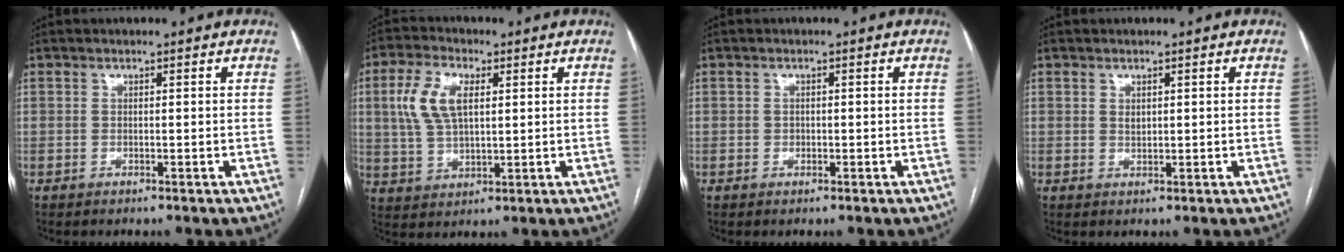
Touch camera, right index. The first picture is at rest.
{"total": 8.7, "force": [2.4, 4.2, 7.3], "torque": [-0.167, 0.017, 0.050]}
{"total": 1.0, "force": [-0.2, 0.8, 0.4], "torque": [-0.007, 0.001, -0.003]}
{"total": 1.0, "force": [0.4, 0.6, 0.7], "torque": [-0.013, -0.003, 0.011]}